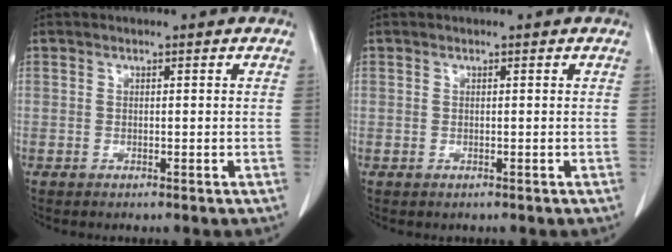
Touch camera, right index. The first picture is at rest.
{"total": 0.5, "force": [-0.1, 0.5, 0.0], "torque": [0.004, 0.005, -0.004]}